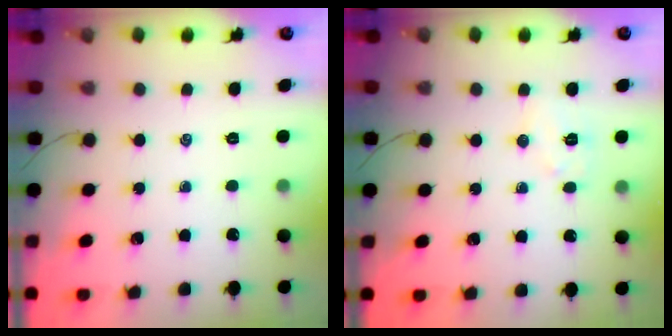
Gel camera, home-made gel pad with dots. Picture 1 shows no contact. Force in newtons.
{"total": 5.9, "press": 5.8, "slide": 1.2}